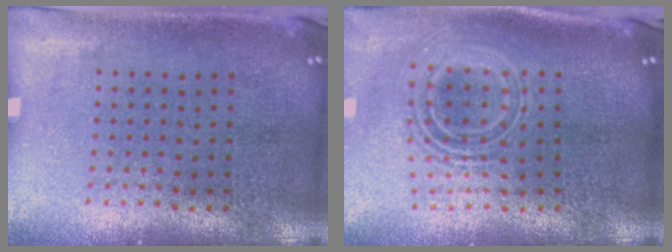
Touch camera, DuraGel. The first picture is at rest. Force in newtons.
{"total": 2.3, "press": 1.7, "slide": 1.6}